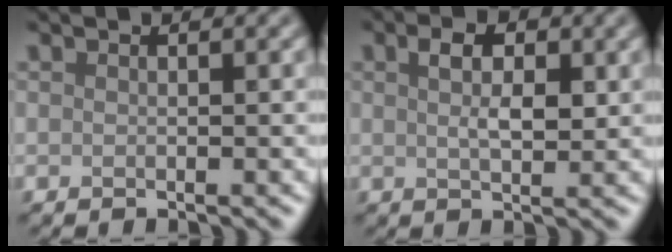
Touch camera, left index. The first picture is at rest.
{"total": 3.5, "force": [1.0, 1.6, 2.9], "torque": [-0.053, 0.003, 0.017]}